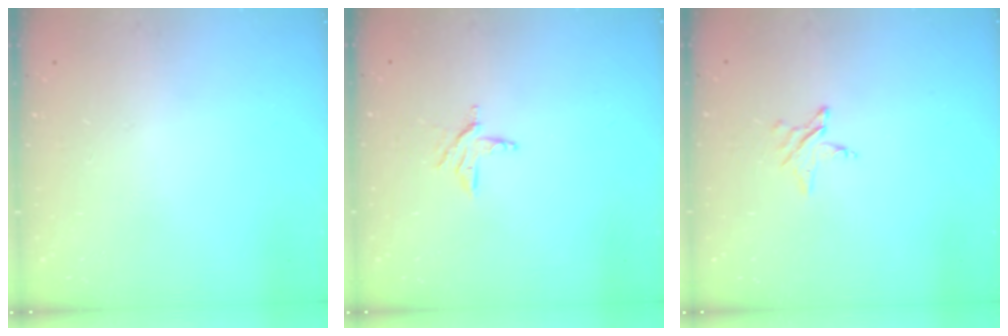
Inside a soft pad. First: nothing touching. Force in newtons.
{"total": 4.9, "press": 4.8, "slide": 0.4}
{"total": 2.9, "press": 2.8, "slide": 0.3}